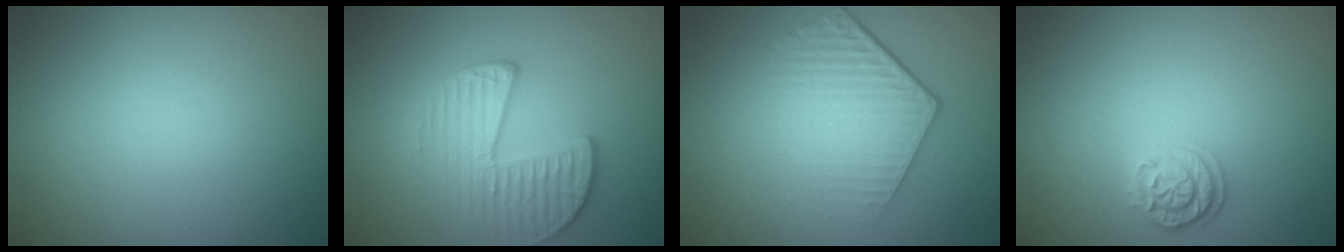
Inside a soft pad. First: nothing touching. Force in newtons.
{"total": 3.4, "press": 3.2, "slide": 1.1}
{"total": 4.4, "press": 3.1, "slide": 3.1}
{"total": 2.2, "press": 1.9, "slide": 1.1}